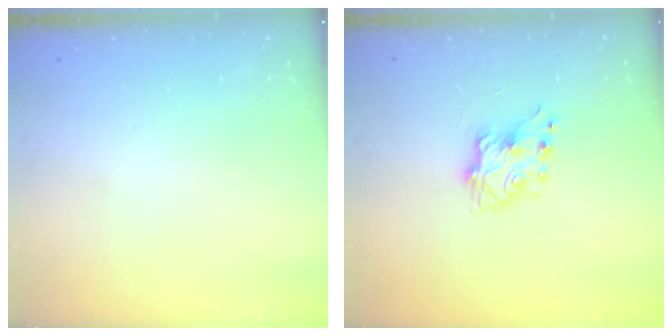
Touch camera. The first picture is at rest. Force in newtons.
{"total": 7.1, "press": 7.1, "slide": 0.5}